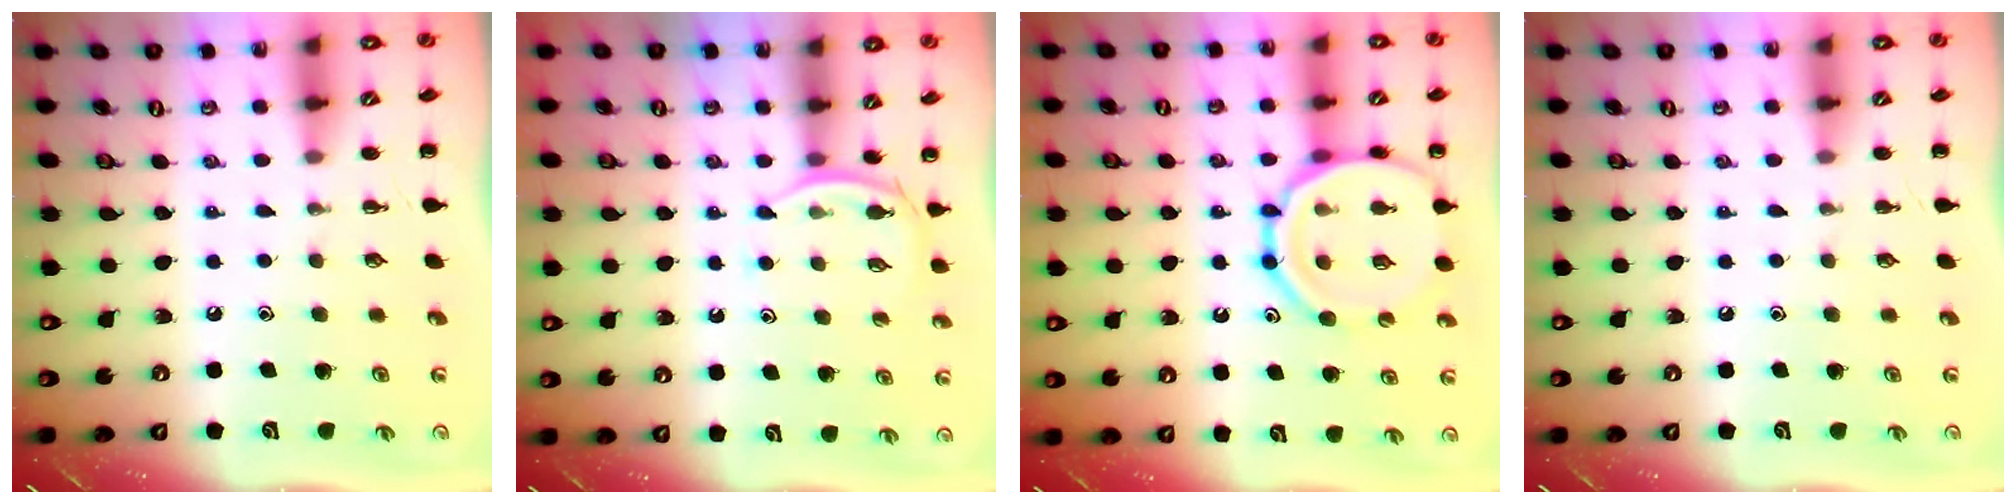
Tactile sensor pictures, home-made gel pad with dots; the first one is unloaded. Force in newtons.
{"total": 4.3, "press": 4.1, "slide": 1.1}
{"total": 16.4, "press": 16.3, "slide": 2.5}
{"total": 0.0}